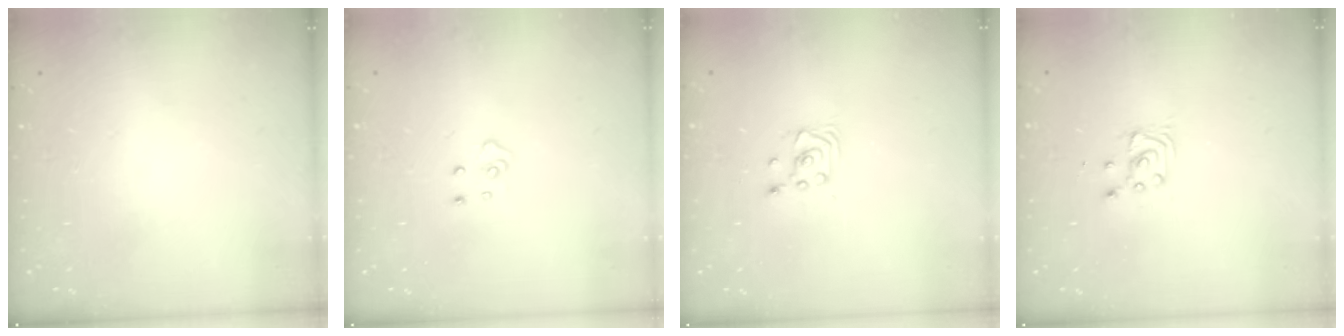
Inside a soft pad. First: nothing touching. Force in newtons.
{"total": 3.9, "press": 3.8, "slide": 0.4}
{"total": 2.6, "press": 2.6, "slide": 0.2}
{"total": 2.9, "press": 2.9, "slide": 0.4}